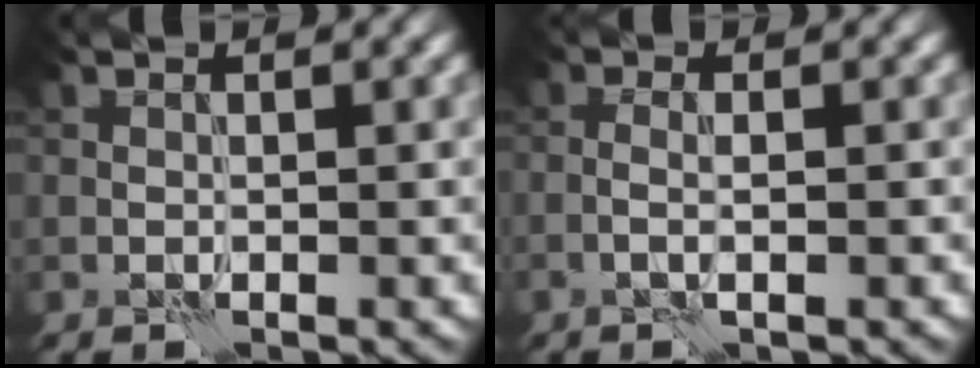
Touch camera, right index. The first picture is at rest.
{"total": 1.6, "force": [-0.5, 0.4, 1.5], "torque": [-0.023, 0.003, -0.014]}